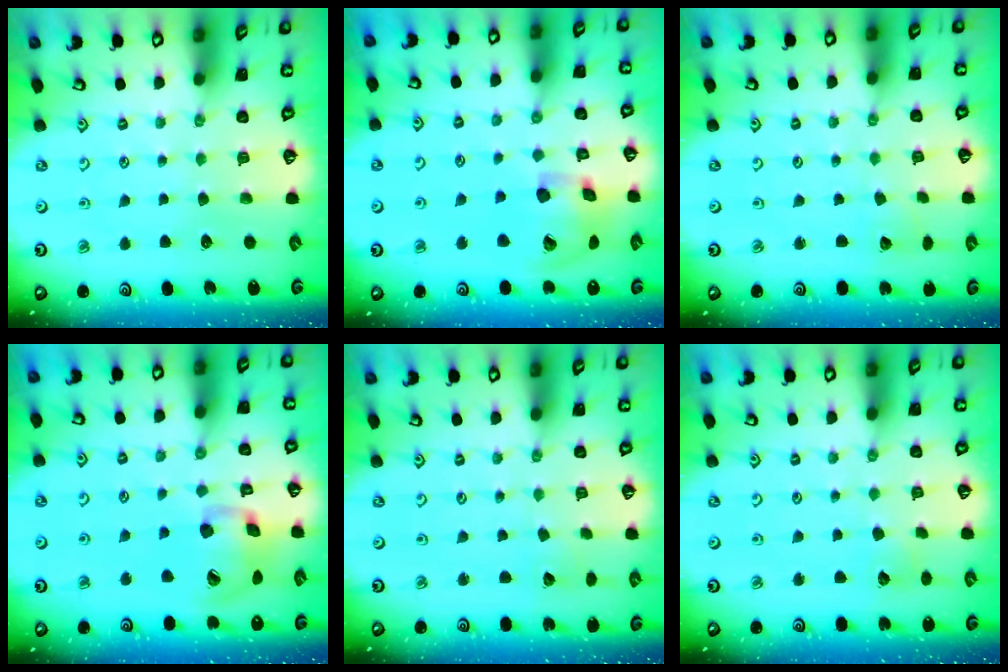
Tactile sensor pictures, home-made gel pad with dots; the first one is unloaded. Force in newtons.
{"total": 16.4, "press": 16.3, "slide": 2.4}
{"total": 2.3, "press": 2.3, "slide": 0.1}
{"total": 15.6, "press": 15.4, "slide": 2.3}
{"total": 3.4, "press": 3.4, "slide": 0.2}
{"total": 3.4, "press": 3.3, "slide": 0.4}